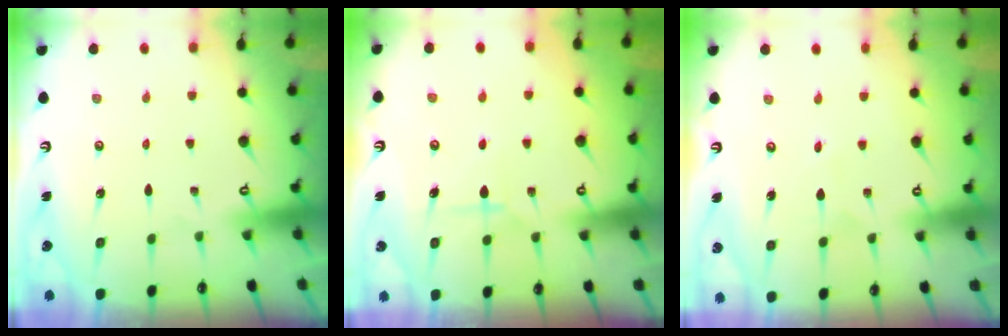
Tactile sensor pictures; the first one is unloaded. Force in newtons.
{"total": 6.7, "press": 6.7, "slide": 0.4}
{"total": 2.8, "press": 2.7, "slide": 0.3}